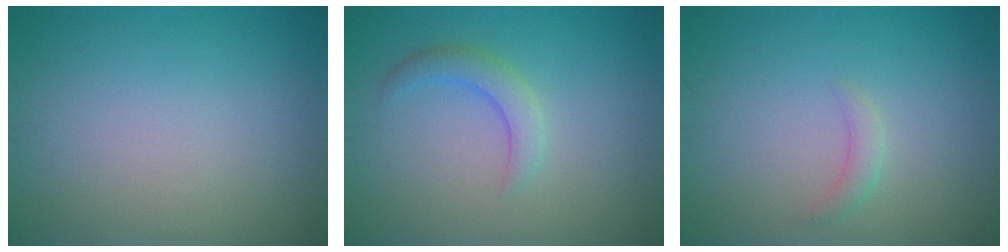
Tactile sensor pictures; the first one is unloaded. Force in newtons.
{"total": 2.3, "press": 2.2, "slide": 0.2}
{"total": 1.2, "press": 1.2, "slide": 0.1}